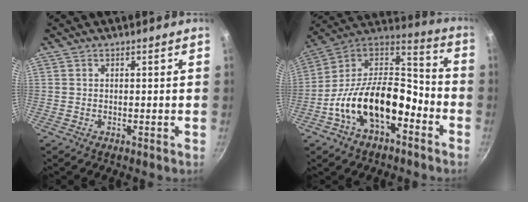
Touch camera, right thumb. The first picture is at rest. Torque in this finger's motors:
{"motor_torque": [0.97, 0.96, 1.40, -1.37, 0.55]}